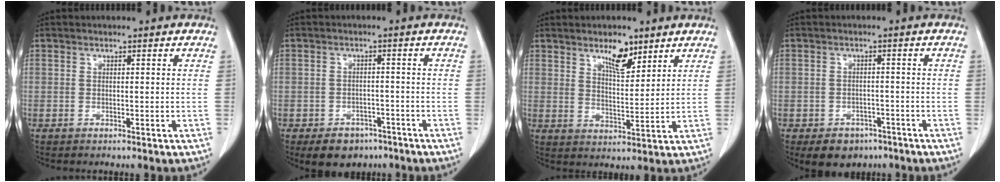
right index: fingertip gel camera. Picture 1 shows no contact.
{"total": 6.1, "force": [-4.2, 3.9, 2.0], "torque": [-0.028, 0.003, -0.056]}
{"total": 5.8, "force": [4.1, 2.0, 3.7], "torque": [-0.066, -0.004, 0.072]}
{"total": 5.6, "force": [-3.7, 3.8, 1.7], "torque": [-0.021, 0.004, -0.047]}